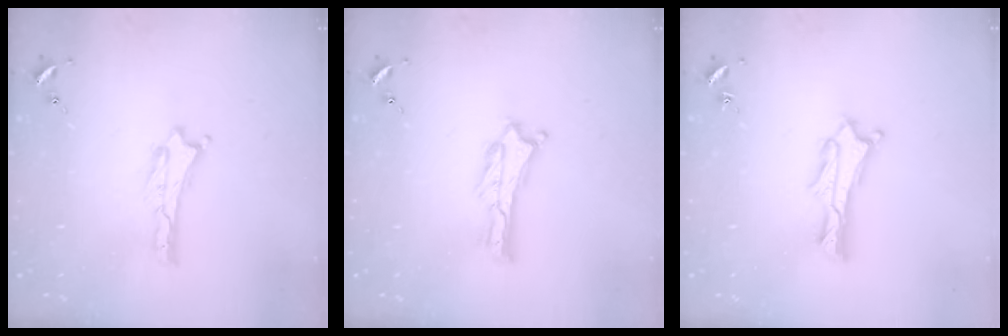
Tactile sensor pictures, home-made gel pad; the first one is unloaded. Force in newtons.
{"total": 0.8, "press": 0.7, "slide": 0.2}
{"total": 1.9, "press": 1.9, "slide": 0.2}